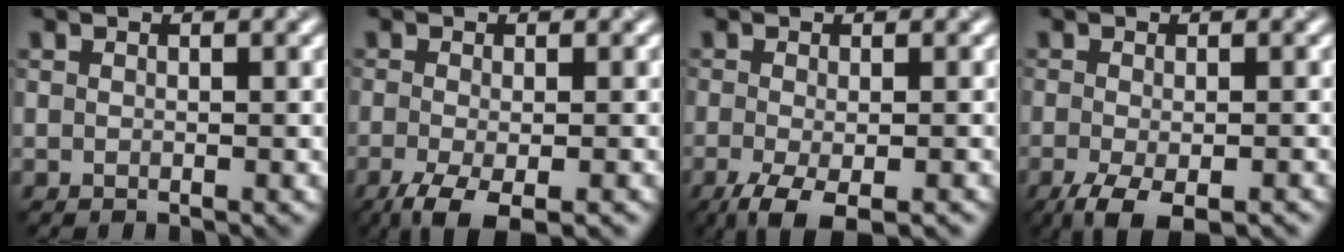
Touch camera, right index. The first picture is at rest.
{"total": 4.5, "force": [-2.6, 1.2, 3.4], "torque": [-0.066, -0.009, -0.047]}
{"total": 4.4, "force": [-2.5, 1.2, 3.4], "torque": [-0.065, -0.008, -0.044]}
{"total": 4.8, "force": [-2.9, 1.5, 3.5], "torque": [-0.065, -0.010, -0.048]}